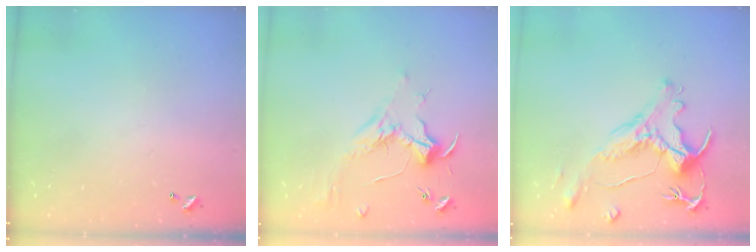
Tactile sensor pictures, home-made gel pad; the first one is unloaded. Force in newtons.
{"total": 1.9, "press": 1.7, "slide": 0.7}
{"total": 2.8, "press": 2.5, "slide": 1.3}